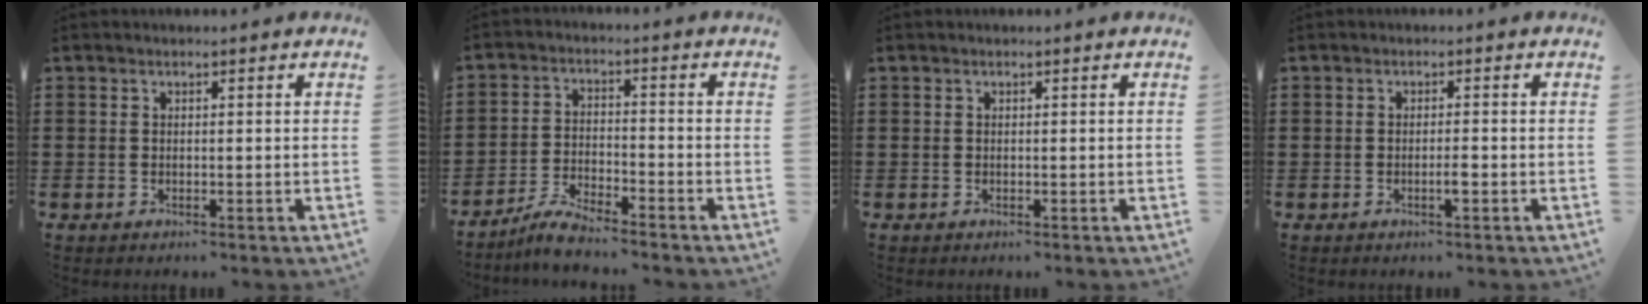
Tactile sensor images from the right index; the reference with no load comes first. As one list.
[{"total": 4.5, "force": [-4.3, 0.2, 1.3], "torque": [-0.038, 0.001, -0.089]}, {"total": 0.0}, {"total": 1.7, "force": [-0.7, 0.1, 1.5], "torque": [-0.027, -0.001, -0.012]}]